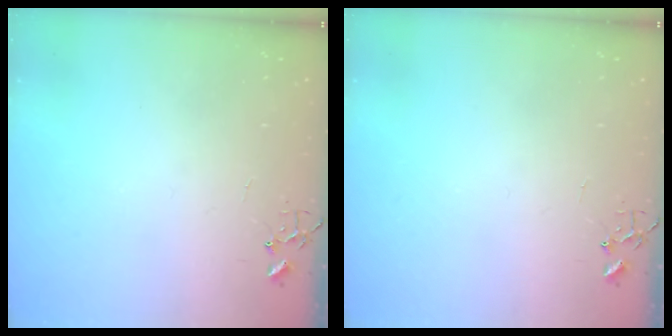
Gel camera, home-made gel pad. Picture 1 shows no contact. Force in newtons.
{"total": 0.0}